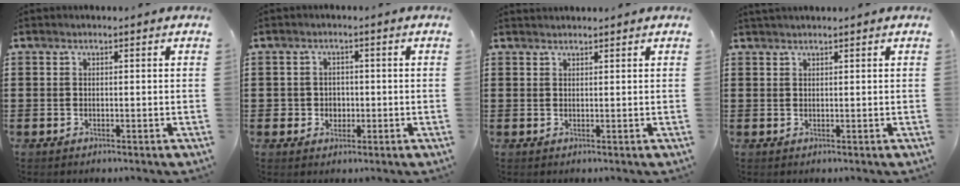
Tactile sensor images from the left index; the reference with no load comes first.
{"total": 2.3, "force": [-0.3, 2.2, 0.4], "torque": [-0.018, 0.007, -0.011]}
{"total": 0.9, "force": [0.9, 0.0, 0.0], "torque": [-0.003, -0.002, 0.018]}
{"total": 0.9, "force": [0.8, 0.0, 0.3], "torque": [-0.008, -0.001, 0.016]}